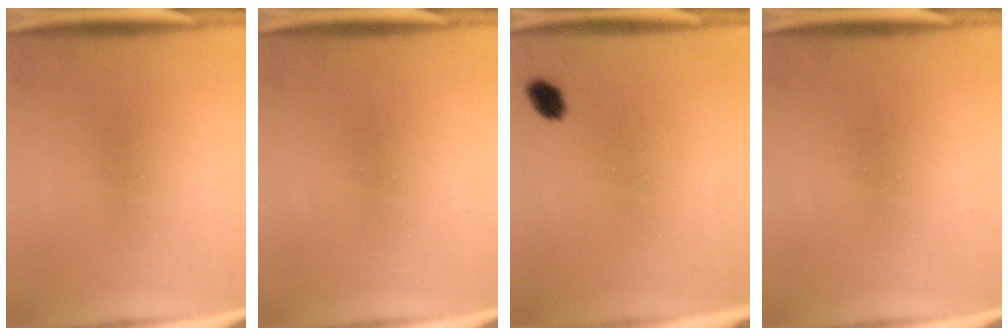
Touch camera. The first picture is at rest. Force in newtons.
{"total": 0.0}
{"total": 2.8}
{"total": 0.0}